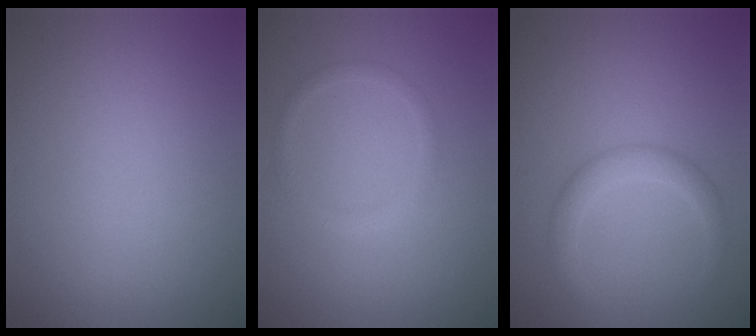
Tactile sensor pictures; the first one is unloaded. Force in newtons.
{"total": 1.3, "press": 1.2, "slide": 0.0}
{"total": 2.4, "press": 2.4, "slide": 0.1}